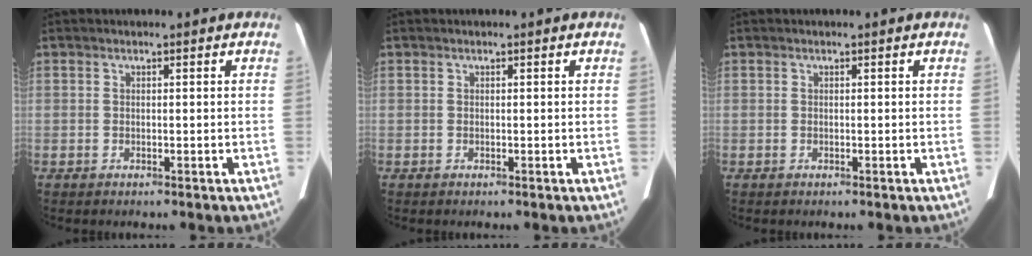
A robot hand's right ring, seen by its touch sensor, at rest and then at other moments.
{"total": 0.0}
{"total": 0.0}